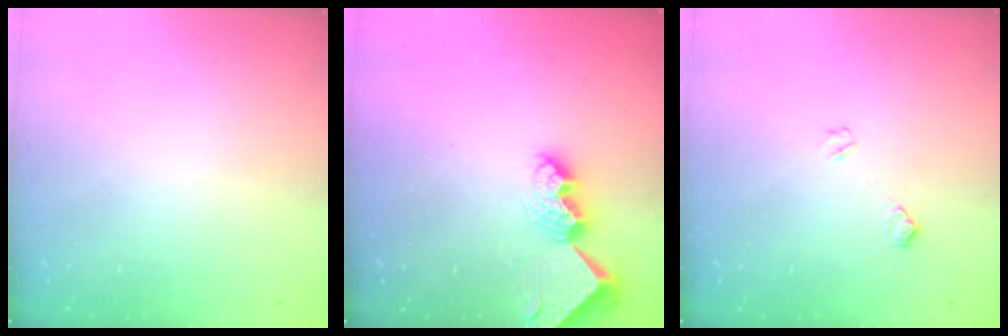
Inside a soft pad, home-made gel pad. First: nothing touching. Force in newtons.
{"total": 8.6, "press": 8.6, "slide": 0.0}
{"total": 6.9, "press": 6.8, "slide": 0.8}